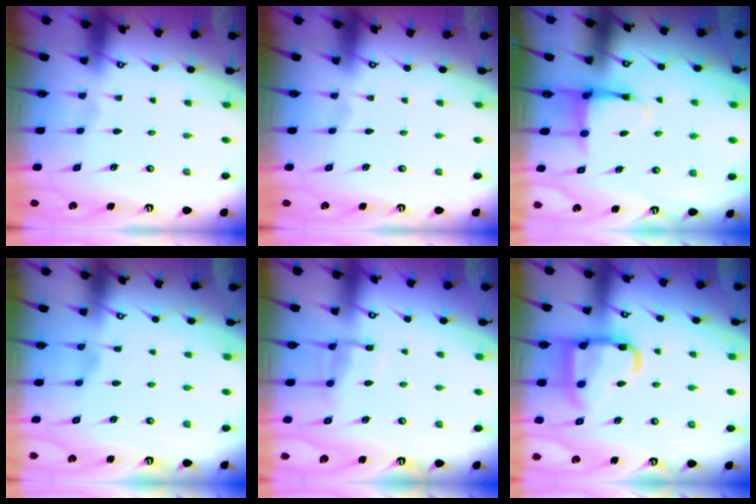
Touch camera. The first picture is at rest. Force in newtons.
{"total": 0.0}
{"total": 4.2, "press": 4.1, "slide": 1.1}
{"total": 2.1, "press": 2.1, "slide": 0.3}
{"total": 10.1, "press": 10.1, "slide": 1.1}
{"total": 16.8, "press": 16.7, "slide": 1.6}